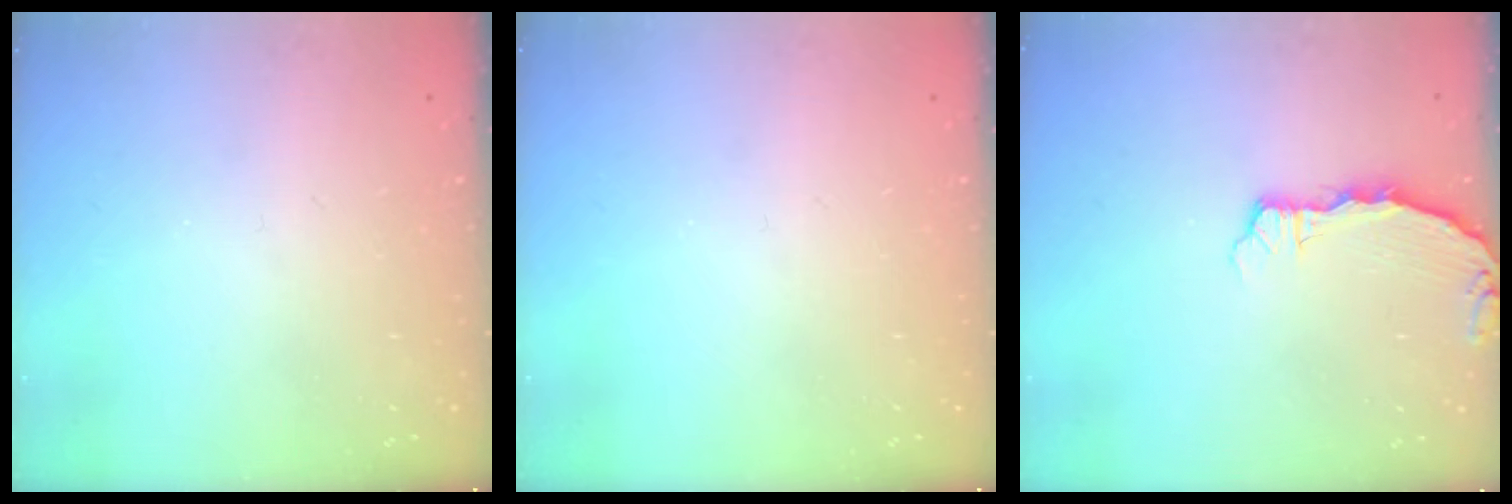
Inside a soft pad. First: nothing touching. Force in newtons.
{"total": 0.0}
{"total": 2.4, "press": 2.4, "slide": 0.3}